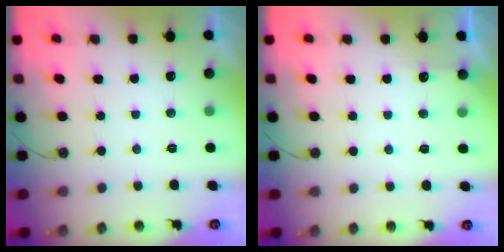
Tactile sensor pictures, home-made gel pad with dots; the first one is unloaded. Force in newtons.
{"total": 3.0, "press": 2.9, "slide": 0.4}